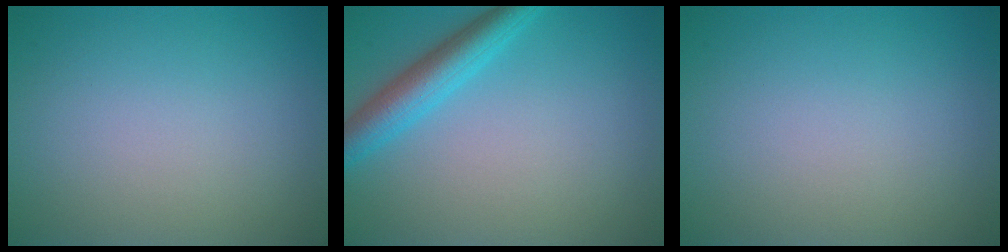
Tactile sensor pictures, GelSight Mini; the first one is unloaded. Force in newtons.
{"total": 4.1, "press": 4.1, "slide": 0.3}
{"total": 0.0}